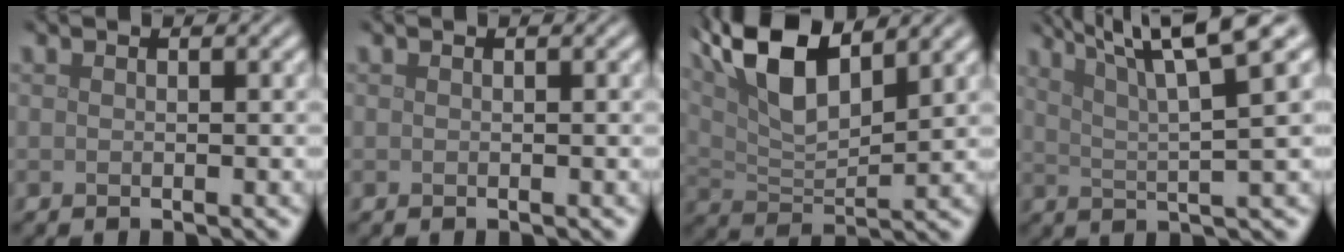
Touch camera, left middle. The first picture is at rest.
{"total": 0.0}
{"total": 9.4, "force": [5.0, 3.7, 7.0], "torque": [-0.142, 0.014, 0.092]}
{"total": 8.2, "force": [4.7, 1.1, 6.6], "torque": [-0.096, 0.018, 0.077]}